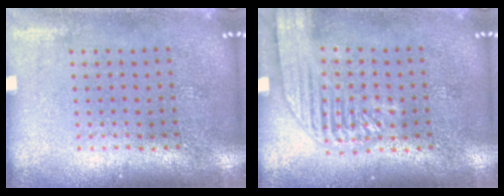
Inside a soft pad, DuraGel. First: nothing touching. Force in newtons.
{"total": 1.8, "press": 1.8, "slide": 0.3}